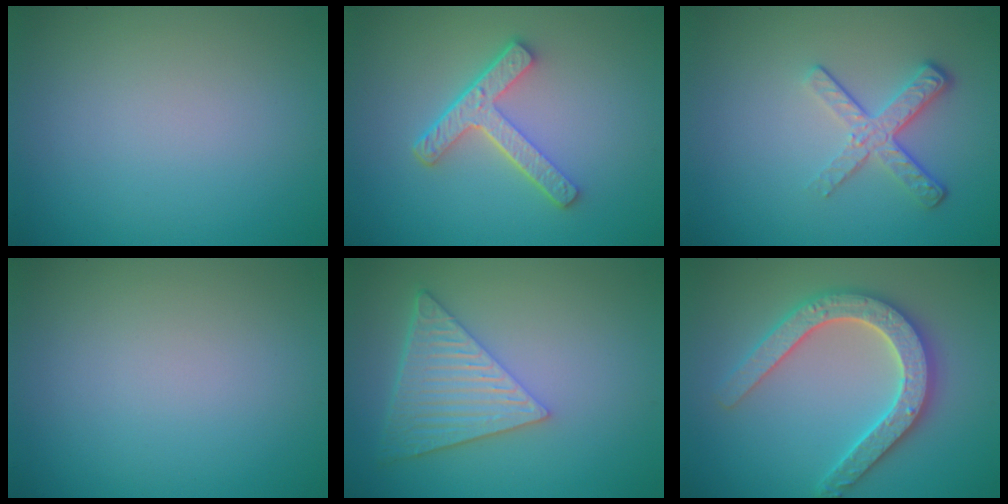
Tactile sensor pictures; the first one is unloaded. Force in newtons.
{"total": 4.3, "press": 3.2, "slide": 2.9}
{"total": 3.5, "press": 2.6, "slide": 2.4}
{"total": 0.0}
{"total": 6.1, "press": 4.5, "slide": 4.2}
{"total": 4.7, "press": 4.6, "slide": 1.0}